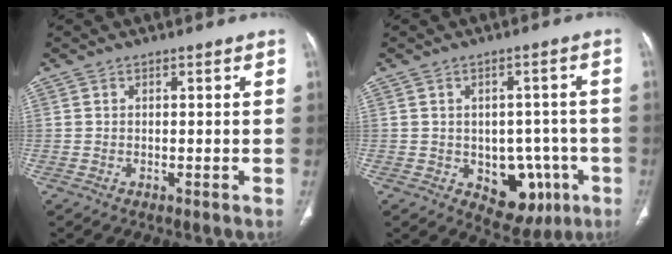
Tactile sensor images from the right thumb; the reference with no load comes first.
{"total": 10.3, "force": [-3.2, 7.3, 6.5], "torque": [-0.036, 0.019, -0.025]}